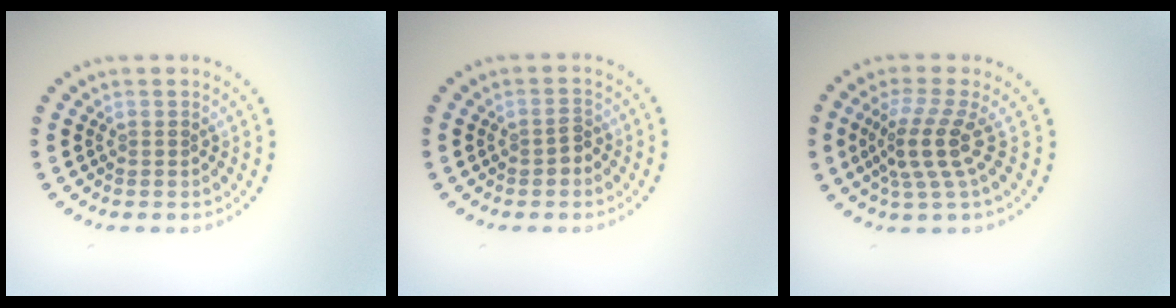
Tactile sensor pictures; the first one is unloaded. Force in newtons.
{"total": 1.3, "press": 1.3, "slide": 0.3}
{"total": 3.7, "press": 2.6, "slide": 2.5}